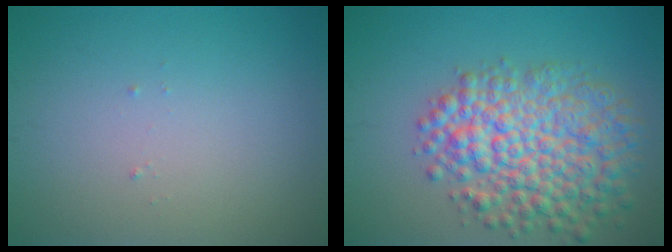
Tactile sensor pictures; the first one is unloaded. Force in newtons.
{"total": 8.3, "press": 8.3, "slide": 0.2}